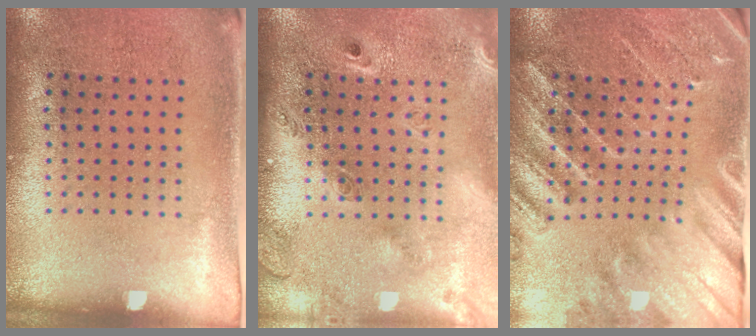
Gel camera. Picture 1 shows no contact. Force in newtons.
{"total": 2.6, "press": 1.9, "slide": 1.8}
{"total": 3.2, "press": 3.0, "slide": 1.1}